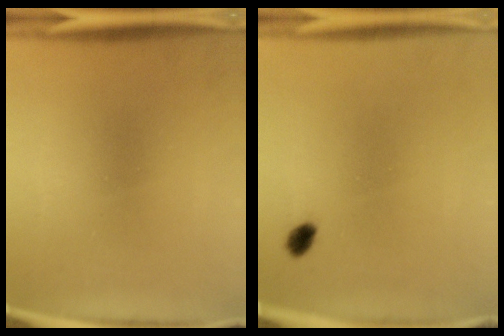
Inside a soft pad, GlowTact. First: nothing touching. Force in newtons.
{"total": 1.9}